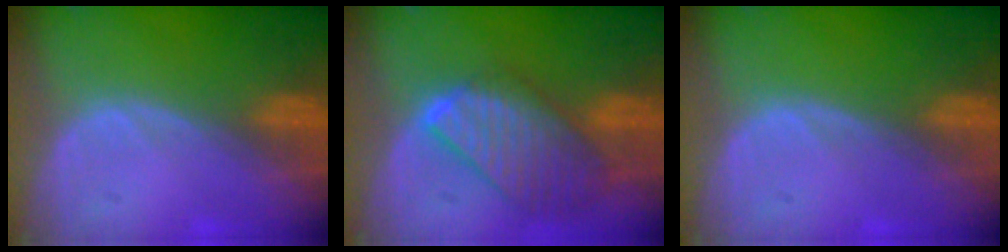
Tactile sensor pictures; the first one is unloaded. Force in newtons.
{"total": 9.7, "press": 8.4, "slide": 4.9}
{"total": 0.0}